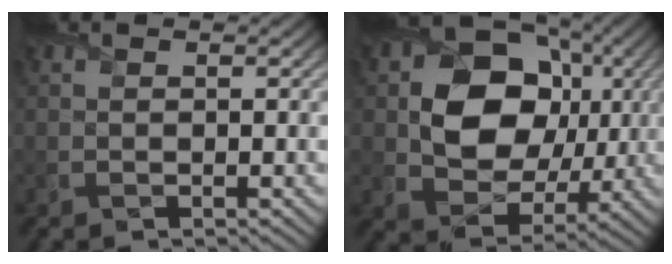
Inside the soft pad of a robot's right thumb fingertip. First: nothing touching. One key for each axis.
{"total": 13.5, "fx": 1.8, "fy": 10.5, "fz": 8.3, "tx": -0.153, "ty": -0.008, "tz": 0.031}